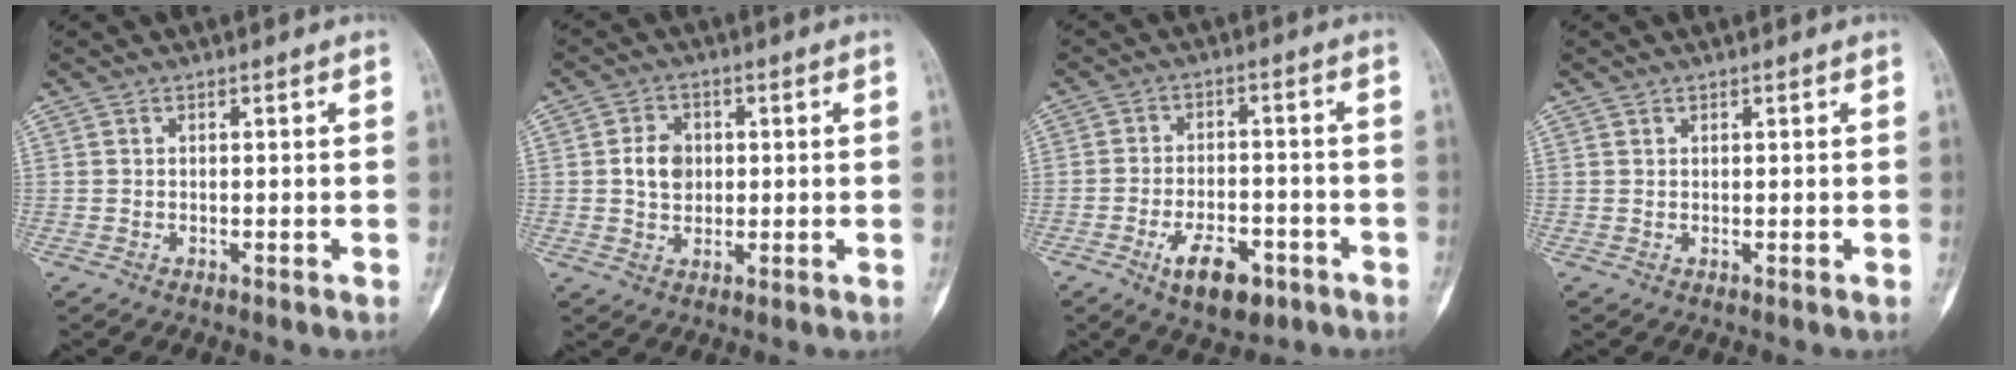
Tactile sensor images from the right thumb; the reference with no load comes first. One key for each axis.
{"total": 5.4, "fx": 0.5, "fy": 4.2, "fz": 3.3, "tx": -0.042, "ty": 0.002, "tz": 0.006}
{"total": 9.3, "fx": -4.7, "fy": 4.9, "fz": 6.4, "tx": -0.090, "ty": 0.022, "tz": -0.070}
{"total": 0.6, "fx": 0.5, "fy": 0.3, "fz": -0.3, "tx": 0.002, "ty": -0.002, "tz": 0.007}